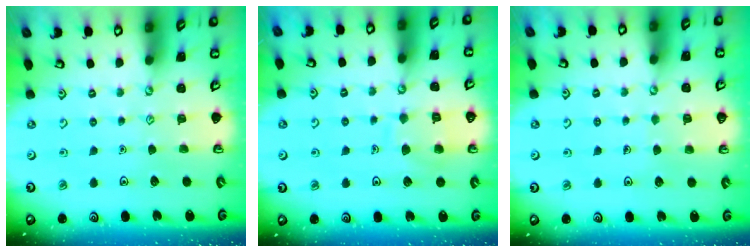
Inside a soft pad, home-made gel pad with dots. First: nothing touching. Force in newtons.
{"total": 8.0, "press": 8.0, "slide": 0.8}
{"total": 4.6, "press": 4.6, "slide": 0.4}